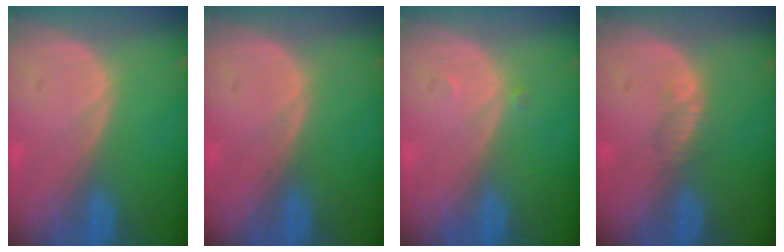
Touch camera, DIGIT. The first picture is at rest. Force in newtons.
{"total": 0.5, "press": 0.1, "slide": 0.5}
{"total": 0.7, "press": 0.5, "slide": 0.5}
{"total": 1.5, "press": 1.3, "slide": 0.9}